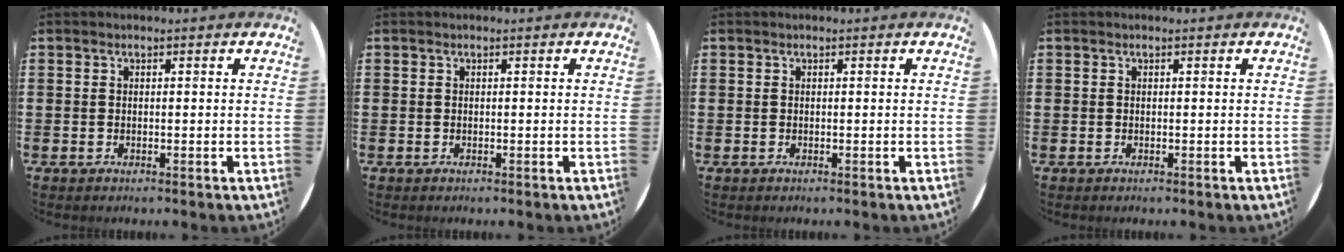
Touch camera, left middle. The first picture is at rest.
{"total": 0.0}
{"total": 0.0}
{"total": 0.0}